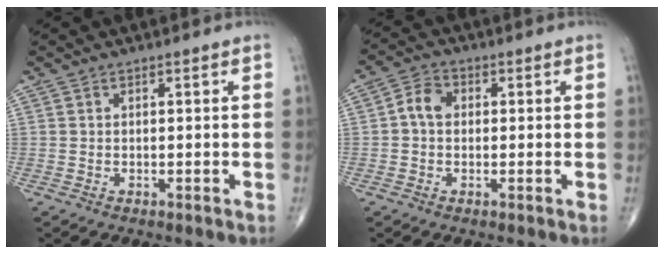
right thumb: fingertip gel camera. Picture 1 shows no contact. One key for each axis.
{"total": 4.3, "fx": 0.1, "fy": 3.4, "fz": 2.7, "tx": -0.042, "ty": 0.015, "tz": -0.006}